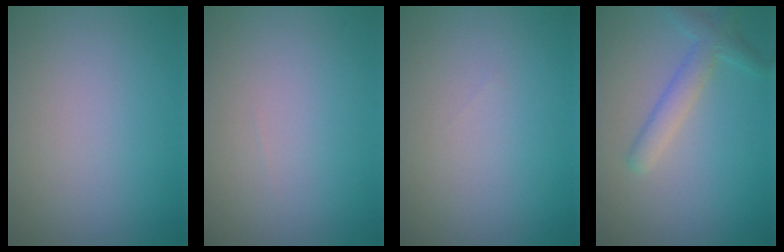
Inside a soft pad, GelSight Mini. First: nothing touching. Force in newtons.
{"total": 0.0}
{"total": 0.0}
{"total": 2.8, "press": 2.8, "slide": 0.1}